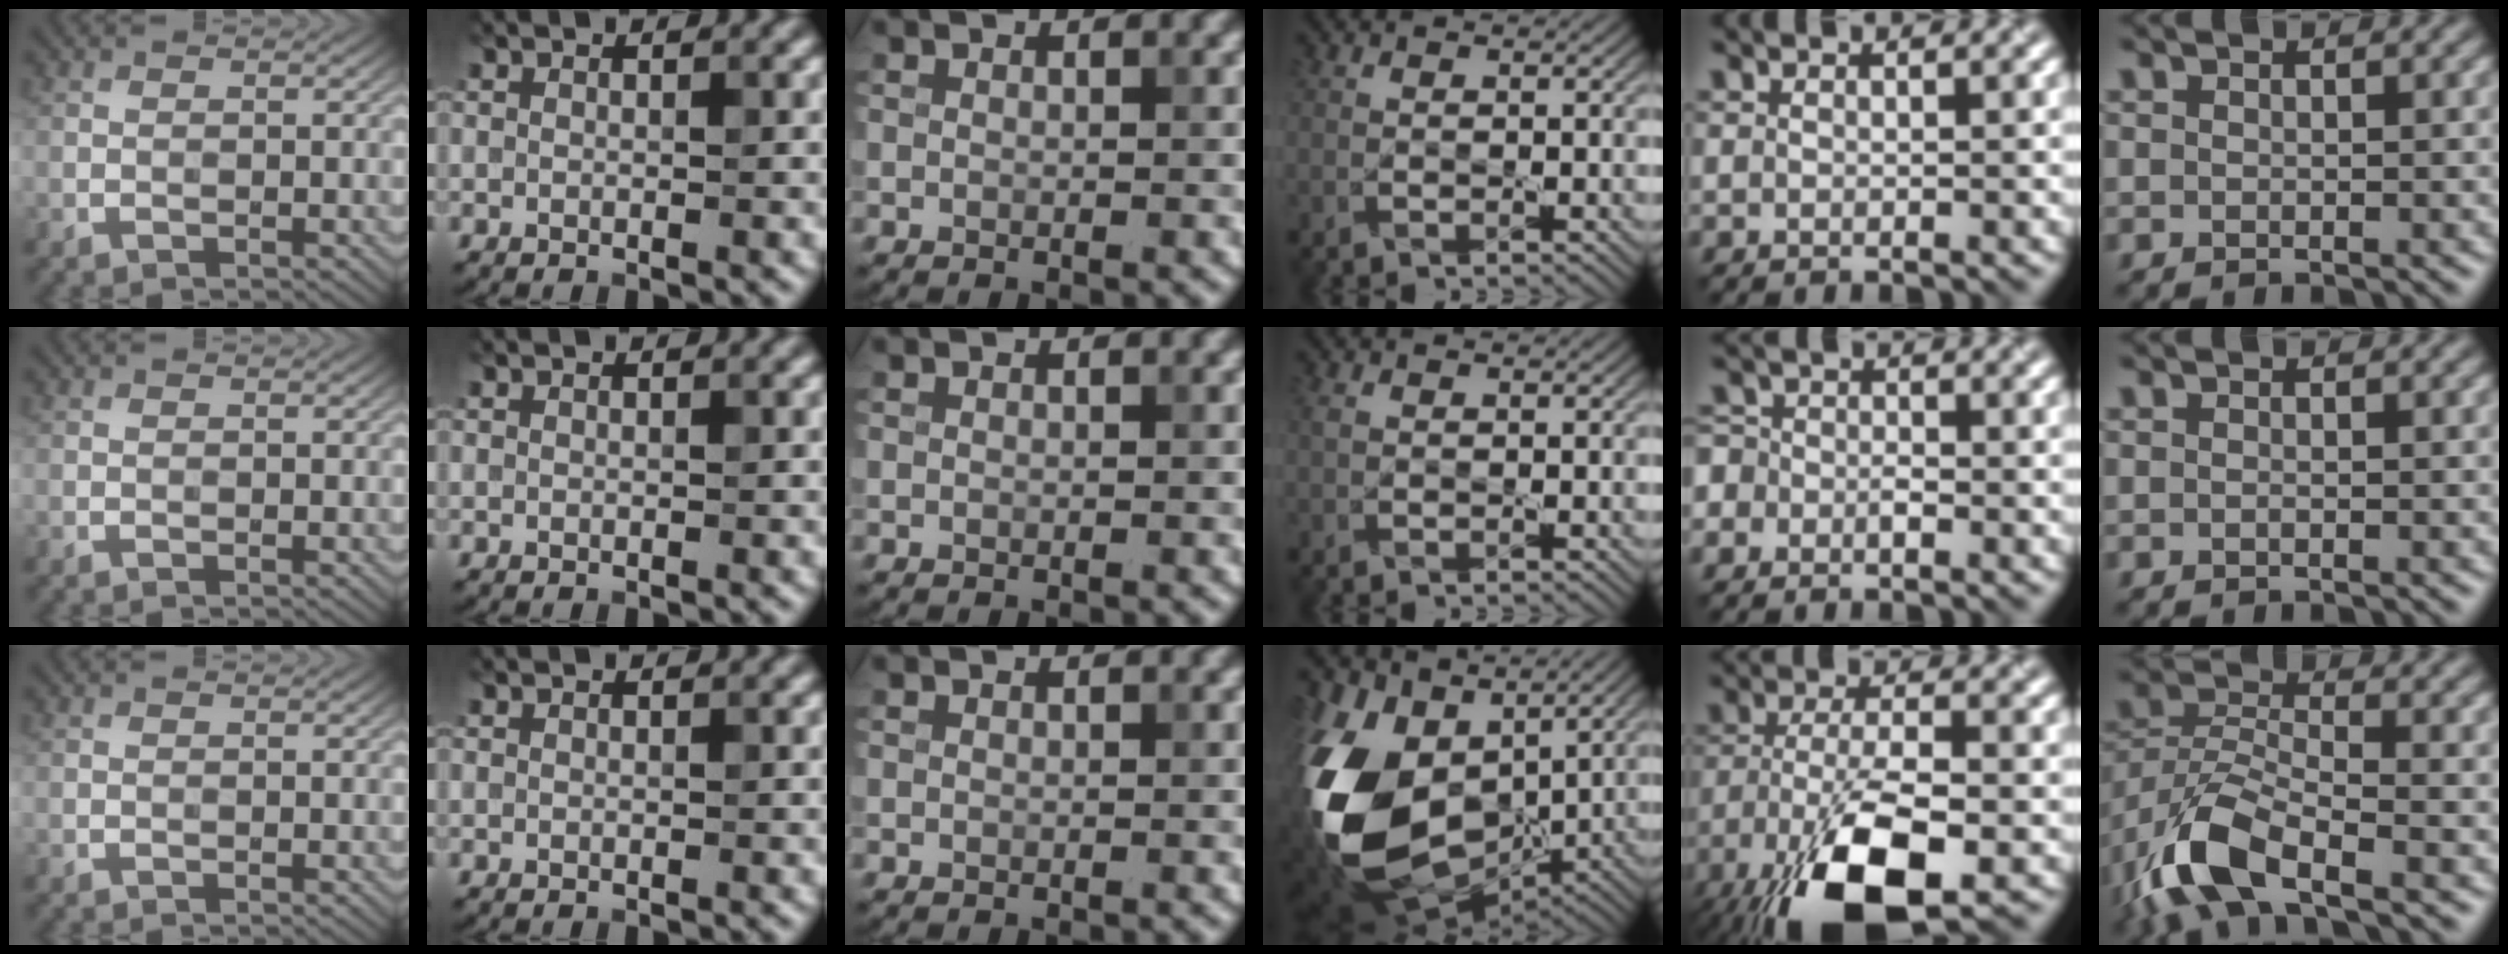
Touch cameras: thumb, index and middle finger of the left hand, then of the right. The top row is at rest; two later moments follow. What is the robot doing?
{"motion": "lift_and_place", "object": "knife"}